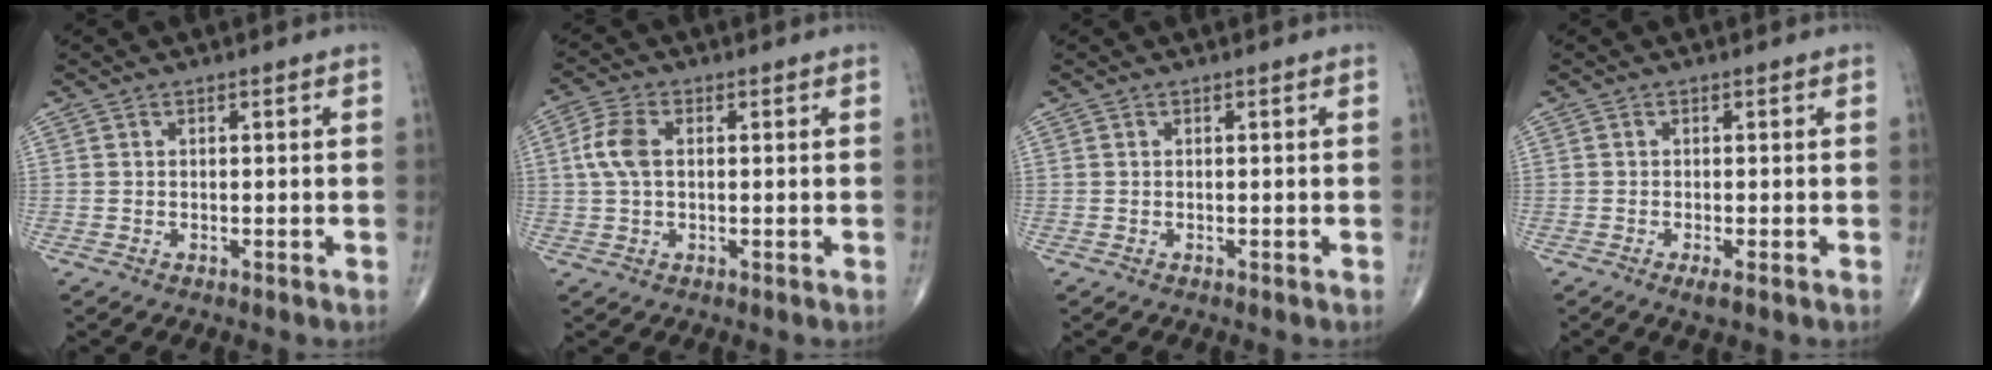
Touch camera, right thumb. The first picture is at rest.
{"total": 5.5, "force": [0.7, 3.2, 4.4], "torque": [-0.107, 0.013, 0.009]}
{"total": 0.0}
{"total": 1.7, "force": [-0.8, 0.3, 1.4], "torque": [-0.029, -0.005, -0.018]}